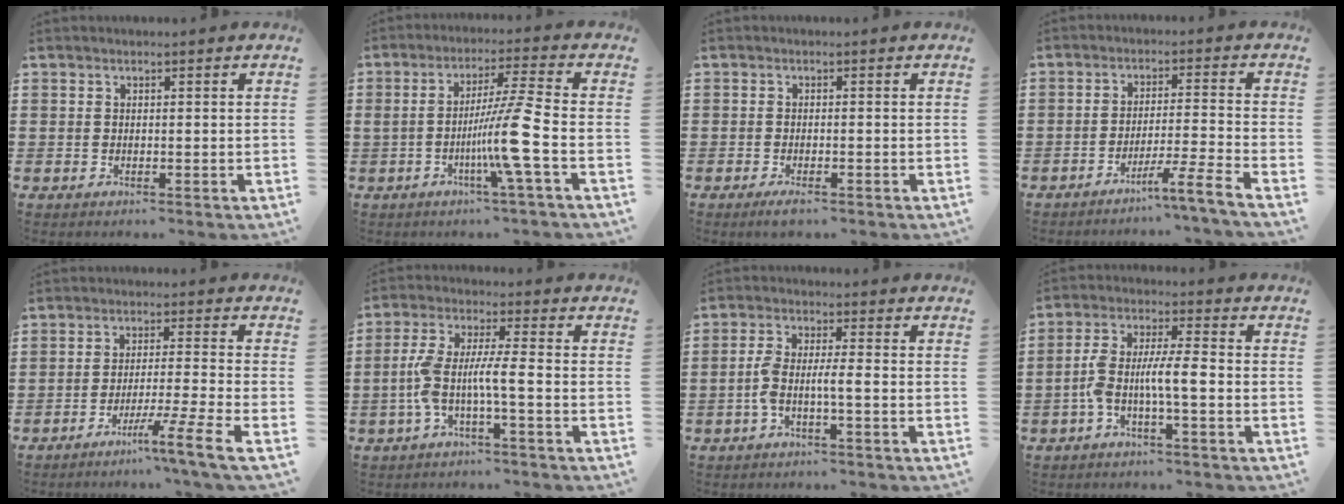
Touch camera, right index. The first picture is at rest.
{"total": 9.3, "force": [-2.9, -1.1, 8.8], "torque": [-0.165, -0.011, -0.061]}
{"total": 1.4, "force": [-1.0, 0.2, 0.9], "torque": [-0.017, -0.002, -0.019]}
{"total": 5.3, "force": [-4.4, -1.4, 2.6], "torque": [-0.040, -0.017, -0.084]}
{"total": 6.1, "force": [-4.2, -1.6, 4.1], "torque": [-0.067, -0.015, -0.080]}
{"total": 6.5, "force": [-2.3, 0.8, 6.0], "torque": [-0.144, -0.010, -0.056]}
{"total": 4.0, "force": [-1.6, 0.6, 3.6], "torque": [-0.093, -0.011, -0.040]}
{"total": 6.4, "force": [-2.0, 1.4, 5.9], "torque": [-0.133, -0.005, -0.046]}